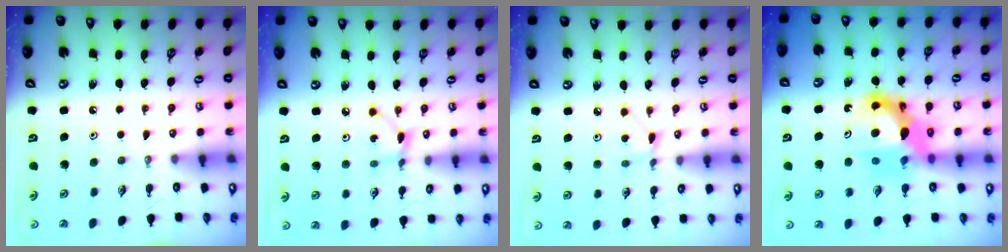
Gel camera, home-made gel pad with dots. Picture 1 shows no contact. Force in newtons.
{"total": 2.7, "press": 2.7, "slide": 0.1}
{"total": 2.5, "press": 2.5, "slide": 0.3}
{"total": 13.4, "press": 13.3, "slide": 1.4}